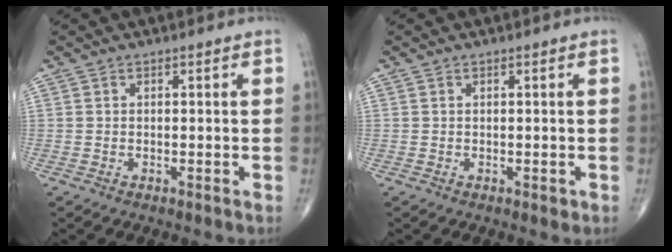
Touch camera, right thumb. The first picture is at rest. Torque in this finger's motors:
{"motor_torque": [-0.13, 0.00, 0.06, 0.09, 0.02]}